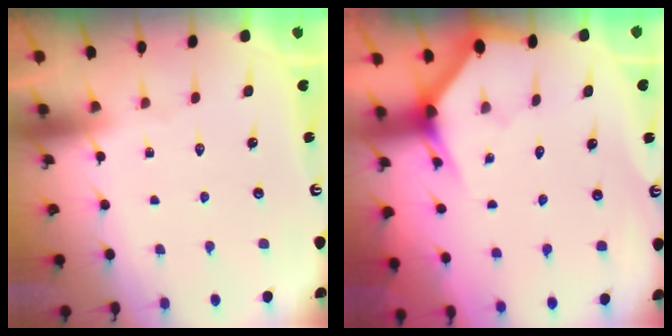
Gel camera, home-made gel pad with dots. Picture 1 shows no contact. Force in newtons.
{"total": 3.0, "press": 3.0, "slide": 0.1}